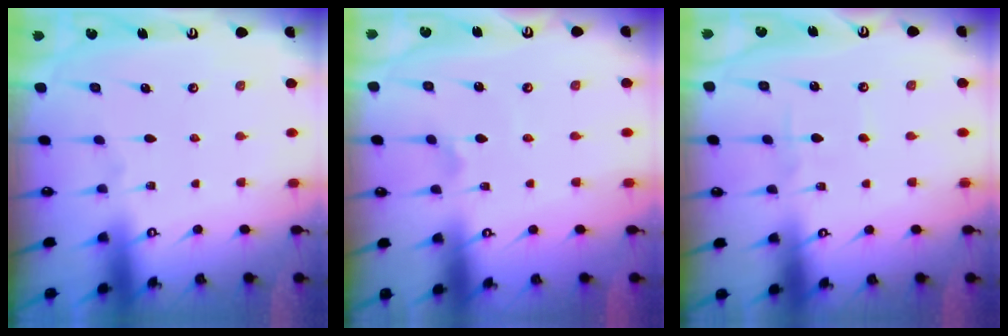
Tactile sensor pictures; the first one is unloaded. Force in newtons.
{"total": 2.1, "press": 2.0, "slide": 0.4}
{"total": 2.4, "press": 2.4, "slide": 0.3}